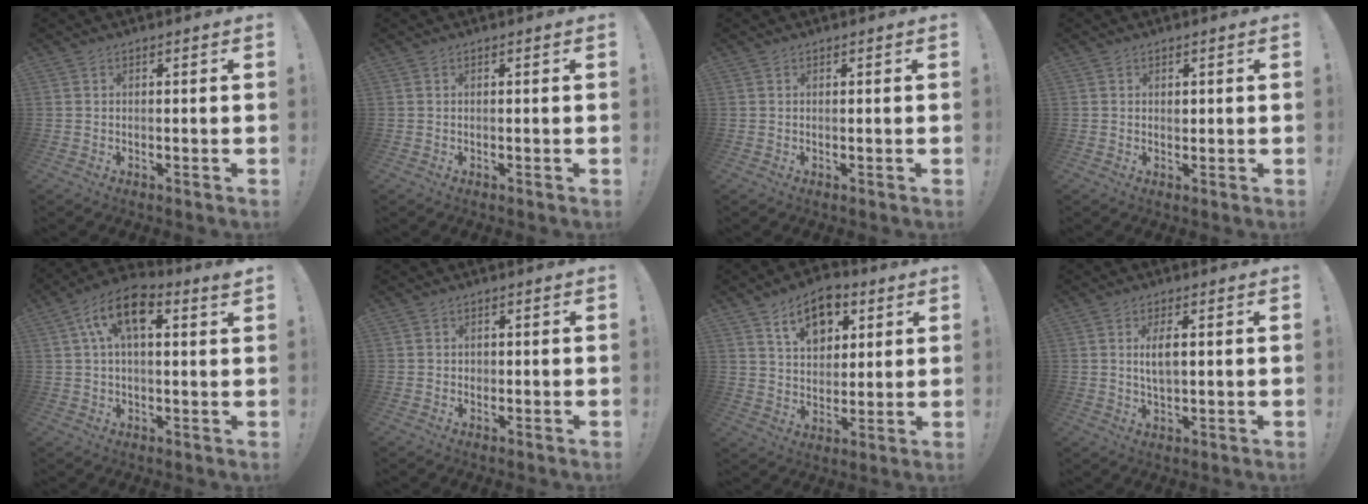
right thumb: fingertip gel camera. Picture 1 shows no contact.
{"total": 0.0}
{"total": 0.5, "force": [0.0, 0.2, -0.5], "torque": [0.010, 0.000, 0.000]}
{"total": 0.9, "force": [0.3, 0.8, 0.3], "torque": [0.006, -0.002, 0.003]}
{"total": 10.9, "force": [4.0, 5.2, 8.7], "torque": [-0.152, 0.006, 0.074]}
{"total": 1.2, "force": [0.0, 1.1, 0.4], "torque": [-0.003, 0.002, -0.002]}
{"total": 12.2, "force": [6.5, 8.1, 6.4], "torque": [-0.093, -0.024, 0.120]}
{"total": 5.1, "force": [0.9, 2.0, 4.6], "torque": [-0.079, -0.007, 0.010]}